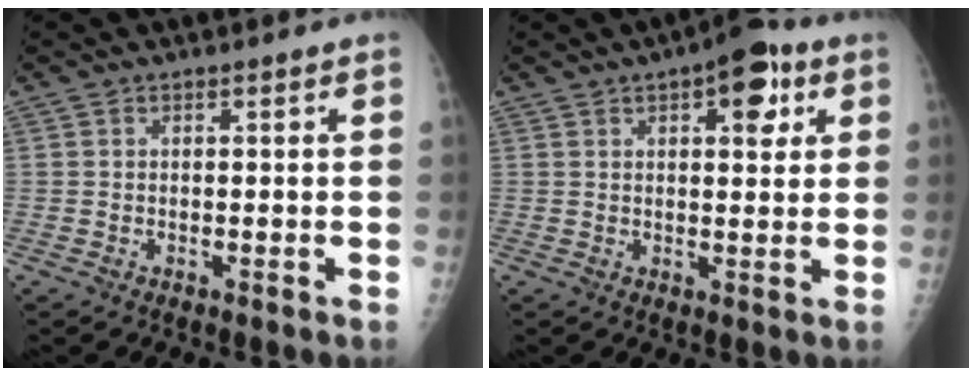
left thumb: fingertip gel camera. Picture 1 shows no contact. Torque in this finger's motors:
{"motor_torque": [0.18, 0.17, 0.50, 0.04, 0.01]}